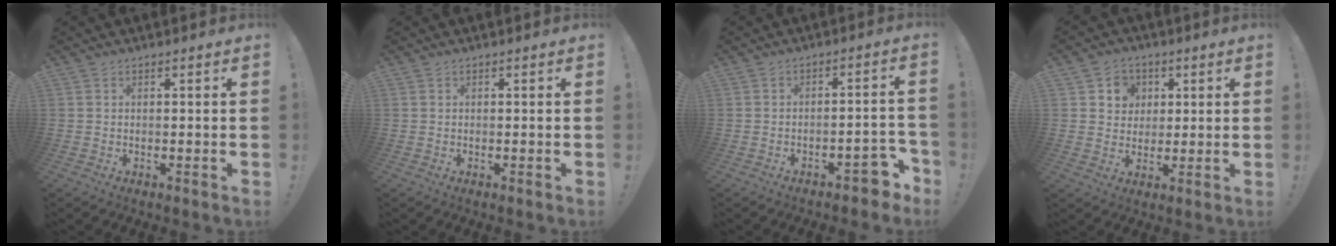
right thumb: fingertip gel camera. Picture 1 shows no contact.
{"total": 0.0}
{"total": 6.3, "force": [-4.0, 2.7, 4.1], "torque": [-0.041, 0.028, -0.065]}
{"total": 6.8, "force": [2.3, 6.3, 1.2], "torque": [-0.019, -0.013, 0.046]}